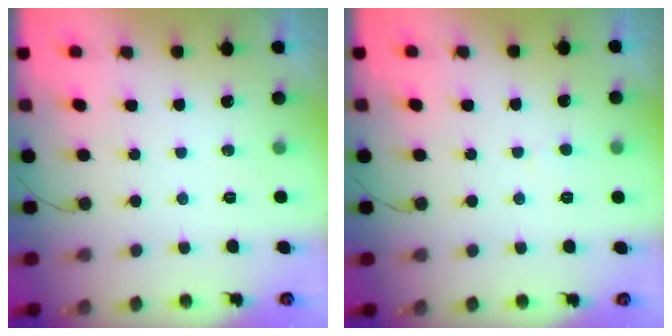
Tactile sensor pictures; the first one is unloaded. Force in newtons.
{"total": 2.3, "press": 2.3, "slide": 0.2}